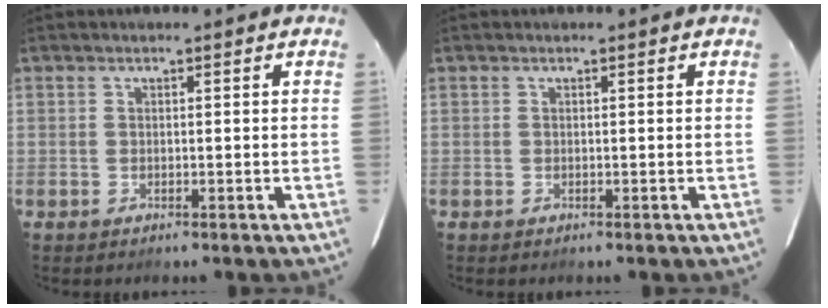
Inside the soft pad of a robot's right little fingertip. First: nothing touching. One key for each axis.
{"total": 0.0}